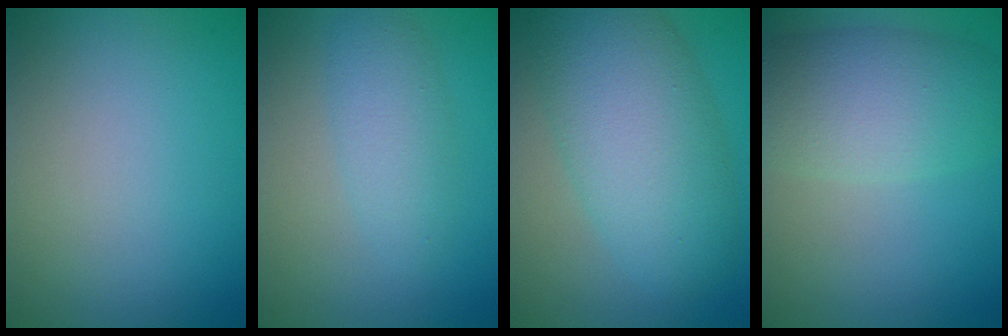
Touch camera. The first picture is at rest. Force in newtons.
{"total": 2.8, "press": 2.8, "slide": 0.1}
{"total": 8.8, "press": 8.8, "slide": 0.2}
{"total": 6.3, "press": 6.3, "slide": 0.1}